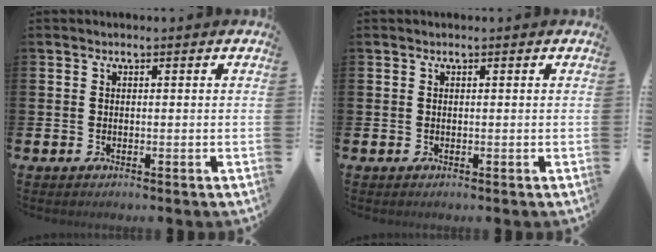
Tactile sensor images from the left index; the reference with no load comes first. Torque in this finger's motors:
{"motor_torque": [-0.13, 0.19, -0.18, -0.01]}